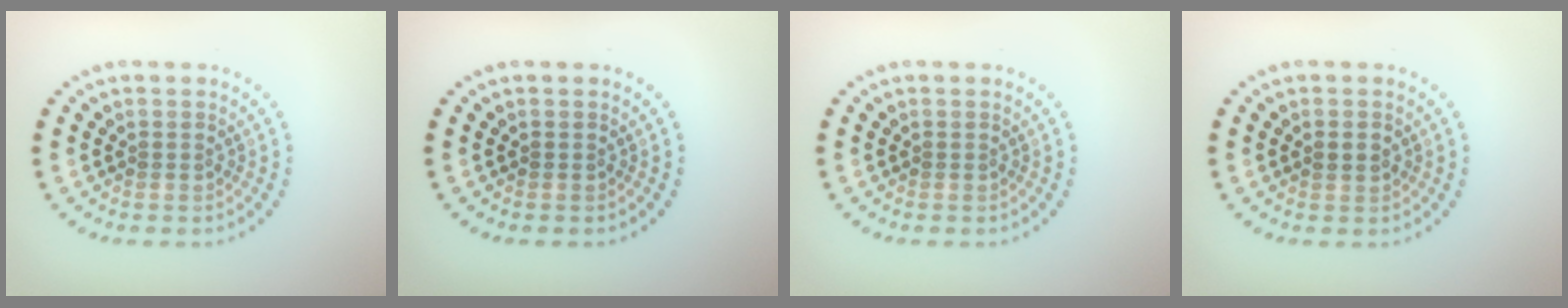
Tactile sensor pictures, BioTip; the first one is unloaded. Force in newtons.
{"total": 0.0}
{"total": 0.0}
{"total": 1.7, "press": 1.7, "slide": 0.0}